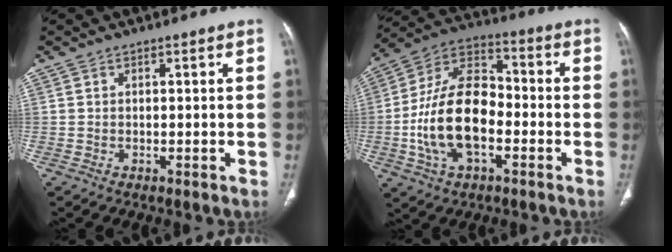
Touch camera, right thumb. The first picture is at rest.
{"total": 17.9, "force": [-3.8, 10.2, 14.2], "torque": [-0.261, 0.035, -0.068]}